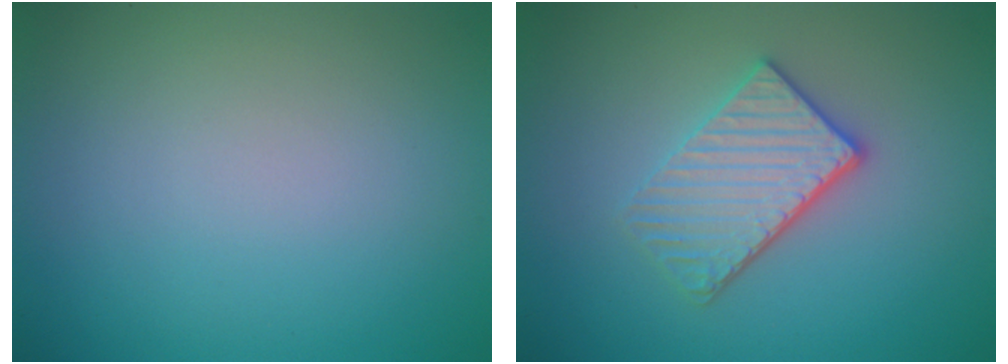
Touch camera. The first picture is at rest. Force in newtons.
{"total": 3.8, "press": 3.2, "slide": 2.0}